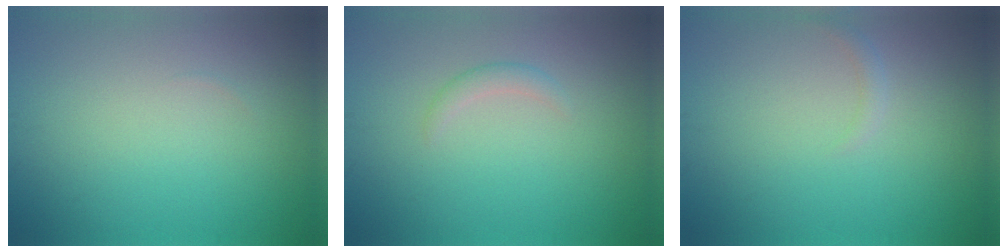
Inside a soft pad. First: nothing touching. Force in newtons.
{"total": 1.1, "press": 1.1, "slide": 0.1}
{"total": 0.8, "press": 0.8, "slide": 0.0}